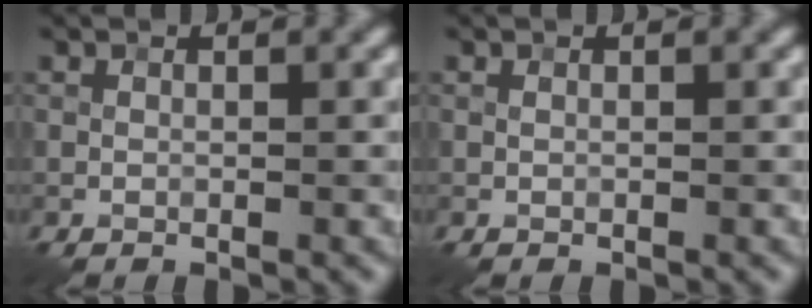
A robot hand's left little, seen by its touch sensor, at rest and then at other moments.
{"total": 0.0}